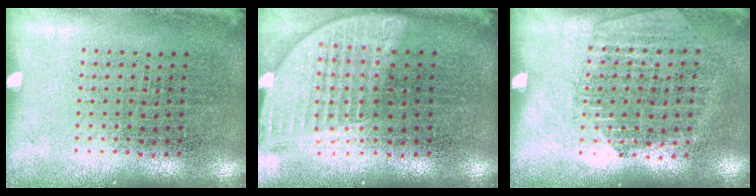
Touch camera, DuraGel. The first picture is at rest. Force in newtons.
{"total": 1.9, "press": 1.5, "slide": 1.2}
{"total": 1.2, "press": 1.1, "slide": 0.4}